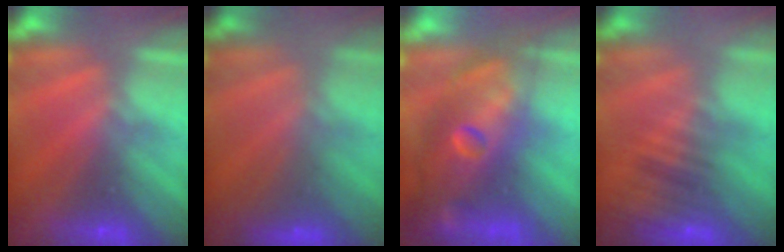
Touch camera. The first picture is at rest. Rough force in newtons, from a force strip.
{"total": 3.0}
{"total": 7.5}
{"total": 4.9}